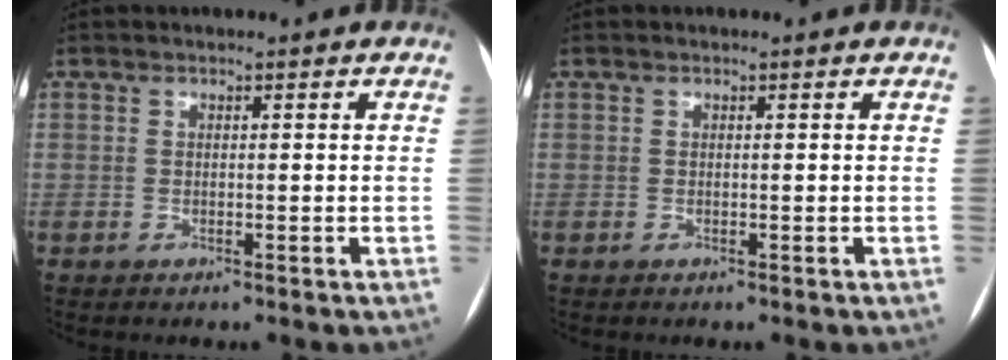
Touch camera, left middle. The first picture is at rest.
{"total": 0.0}